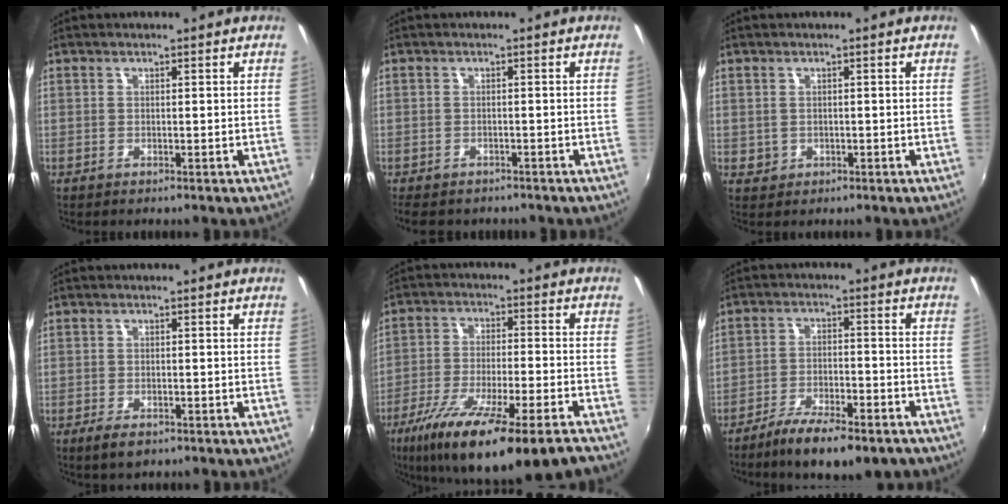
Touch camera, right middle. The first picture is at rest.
{"total": 6.4, "force": [-5.2, 2.5, 2.7], "torque": [-0.067, -0.031, -0.073]}
{"total": 1.8, "force": [-0.1, 1.7, 0.5], "torque": [-0.006, -0.001, 0.000]}
{"total": 3.5, "force": [-2.4, 1.6, 2.0], "torque": [-0.046, -0.014, -0.039]}
{"total": 19.5, "force": [-14.1, 2.1, 13.3], "torque": [-0.243, -0.060, -0.230]}
{"total": 12.8, "force": [-9.6, 3.9, 7.5], "torque": [-0.147, -0.027, -0.153]}